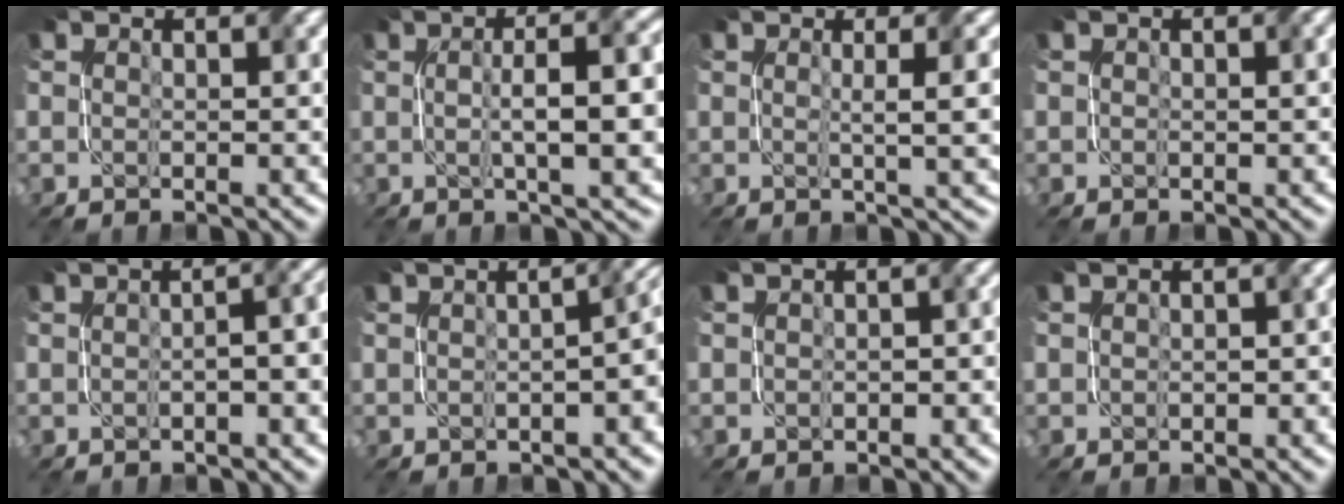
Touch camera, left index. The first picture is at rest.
{"total": 8.1, "force": [0.4, 2.0, 7.8], "torque": [-0.106, 0.012, 0.004]}
{"total": 3.9, "force": [0.5, 0.9, 3.8], "torque": [-0.044, 0.005, 0.006]}
{"total": 0.9, "force": [0.3, 0.5, 0.6], "torque": [-0.007, 0.002, 0.005]}
{"total": 4.6, "force": [-0.5, 1.7, 4.2], "torque": [-0.033, 0.017, -0.008]}
{"total": 5.4, "force": [-0.4, 2.2, 4.9], "torque": [-0.029, 0.010, -0.004]}
{"total": 2.0, "force": [-0.2, 1.3, 1.5], "torque": [-0.014, -0.002, 0.000]}
{"total": 1.6, "force": [-0.1, 1.1, 1.2], "torque": [-0.013, -0.002, 0.000]}